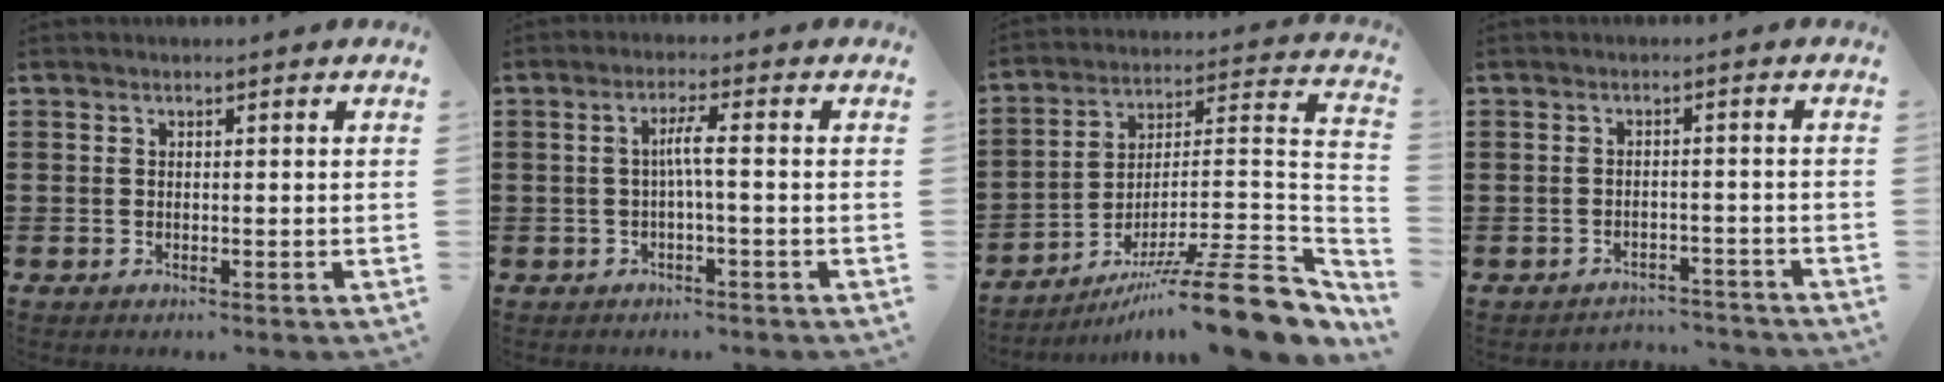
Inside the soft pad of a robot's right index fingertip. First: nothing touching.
{"total": 3.2, "force": [-0.5, -0.1, 3.1], "torque": [-0.059, -0.002, -0.013]}
{"total": 13.4, "force": [-9.1, 1.5, 9.7], "torque": [-0.127, 0.021, -0.161]}
{"total": 2.7, "force": [-2.7, 0.4, -0.1], "torque": [-0.006, -0.001, -0.057]}